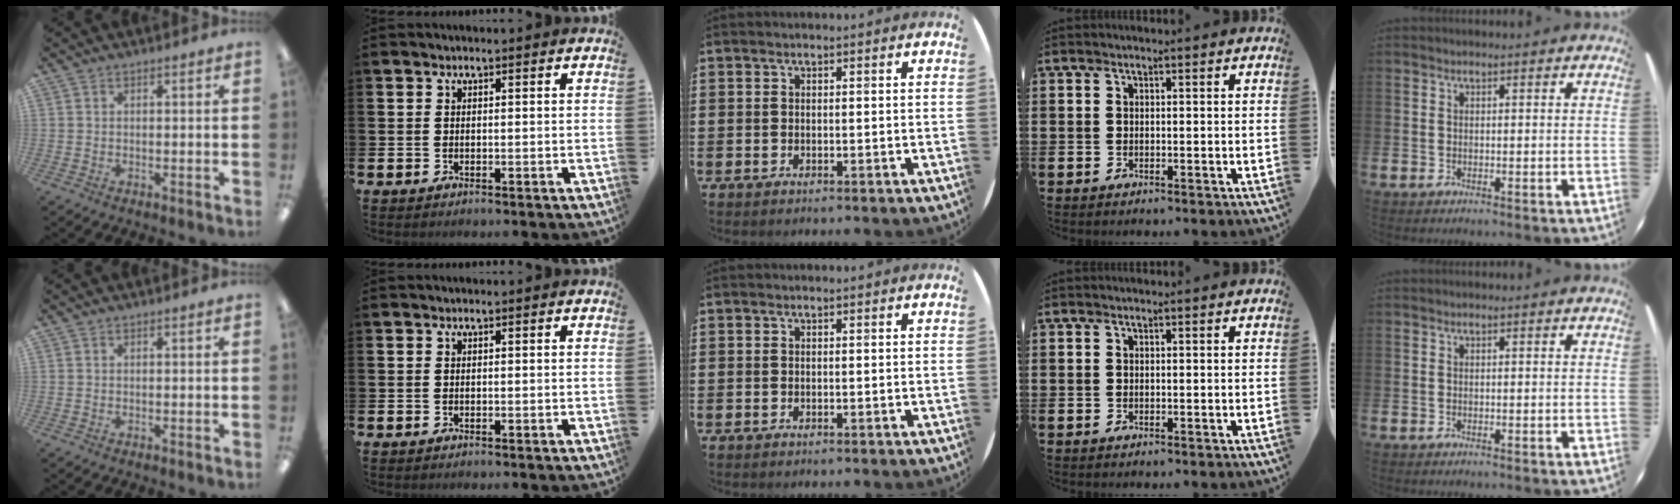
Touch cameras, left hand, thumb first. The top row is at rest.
{}